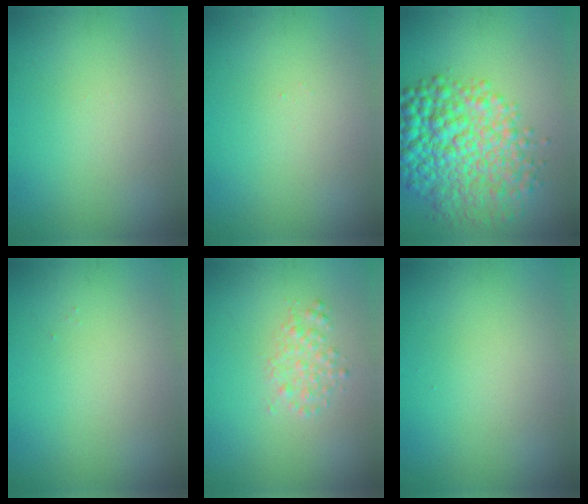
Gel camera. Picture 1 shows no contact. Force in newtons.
{"total": 0.0}
{"total": 8.5, "press": 8.5, "slide": 0.1}
{"total": 0.0}
{"total": 1.6, "press": 1.6, "slide": 0.1}
{"total": 0.0}